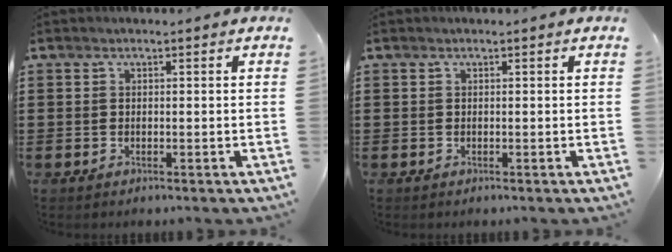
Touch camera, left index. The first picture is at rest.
{"total": 0.0}